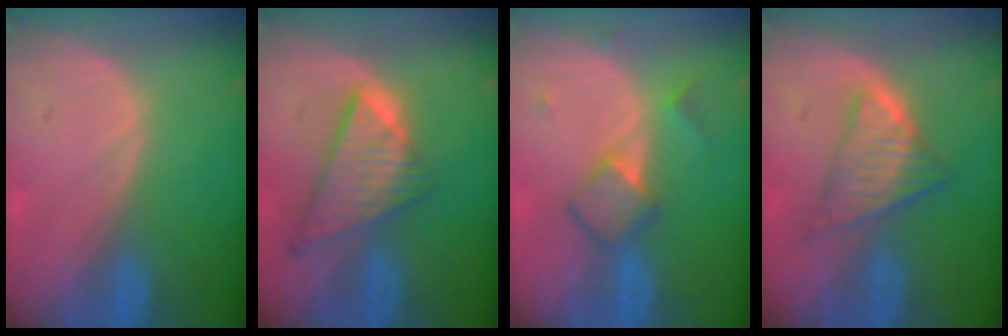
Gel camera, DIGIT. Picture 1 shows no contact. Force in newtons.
{"total": 8.5, "press": 7.3, "slide": 4.5}
{"total": 4.9, "press": 4.7, "slide": 1.3}
{"total": 6.1, "press": 5.7, "slide": 2.1}